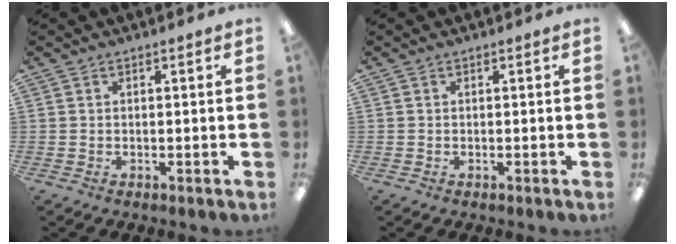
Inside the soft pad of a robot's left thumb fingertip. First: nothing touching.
{"total": 0.0}